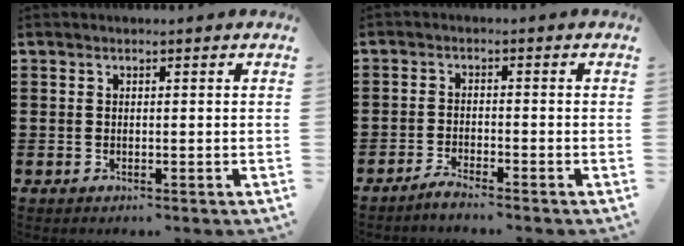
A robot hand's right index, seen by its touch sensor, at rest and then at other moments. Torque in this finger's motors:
{"motor_torque": [-0.06, 0.11, 0.02, 0.00]}